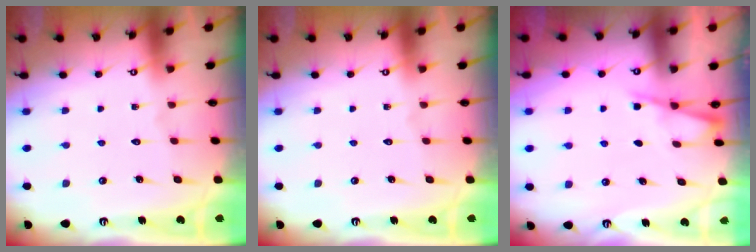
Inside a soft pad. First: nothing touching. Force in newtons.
{"total": 0.0}
{"total": 2.7, "press": 2.7, "slide": 0.3}